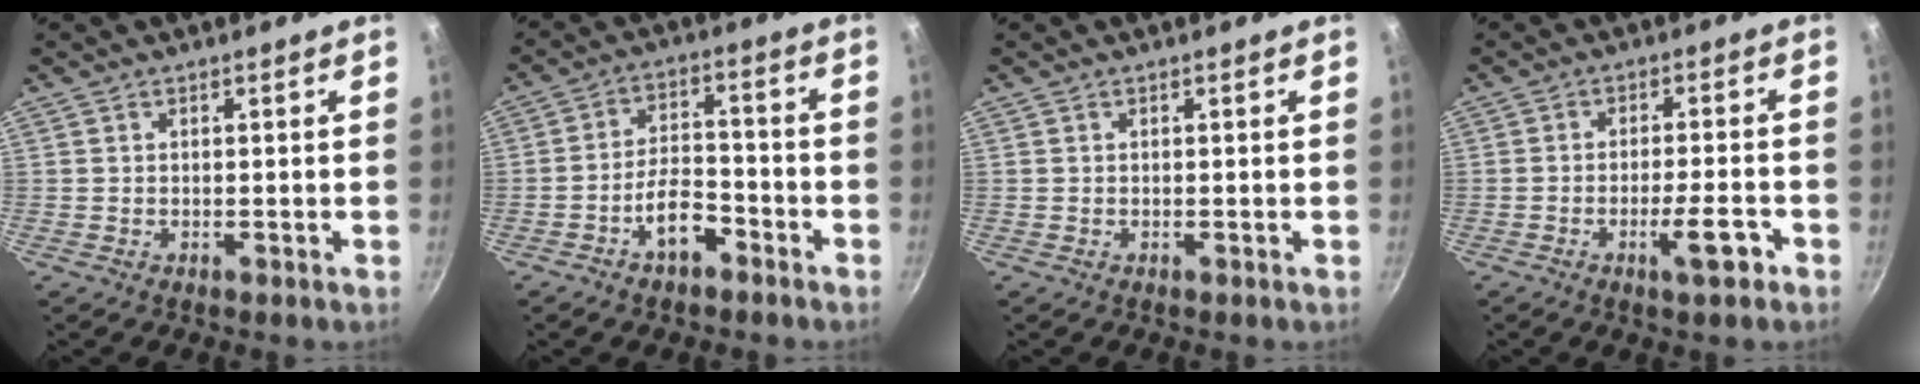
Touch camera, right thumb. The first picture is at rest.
{"total": 7.7, "force": [-4.3, 3.8, 5.0], "torque": [-0.069, 0.041, -0.076]}
{"total": 0.0}
{"total": 6.2, "force": [-3.0, 1.3, 5.2], "torque": [-0.070, 0.019, -0.047]}